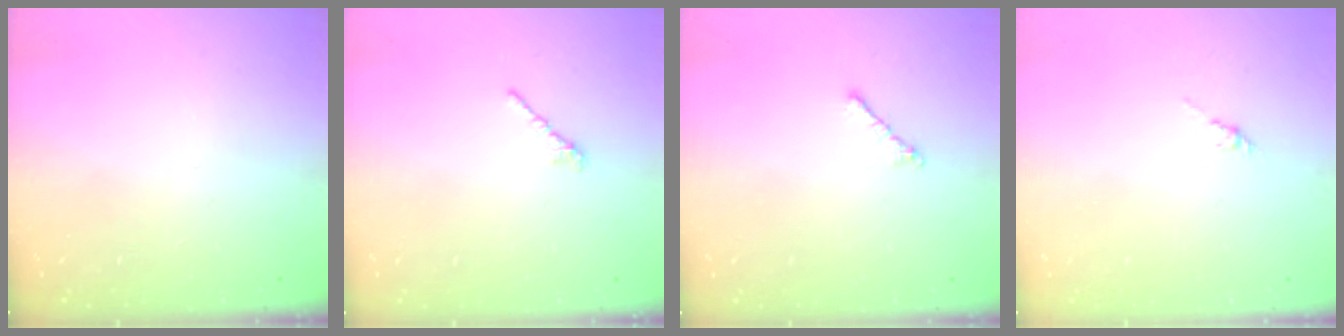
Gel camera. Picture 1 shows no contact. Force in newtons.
{"total": 2.4, "press": 2.3, "slide": 0.7}
{"total": 1.0, "press": 0.9, "slide": 0.4}
{"total": 3.3, "press": 3.2, "slide": 0.8}